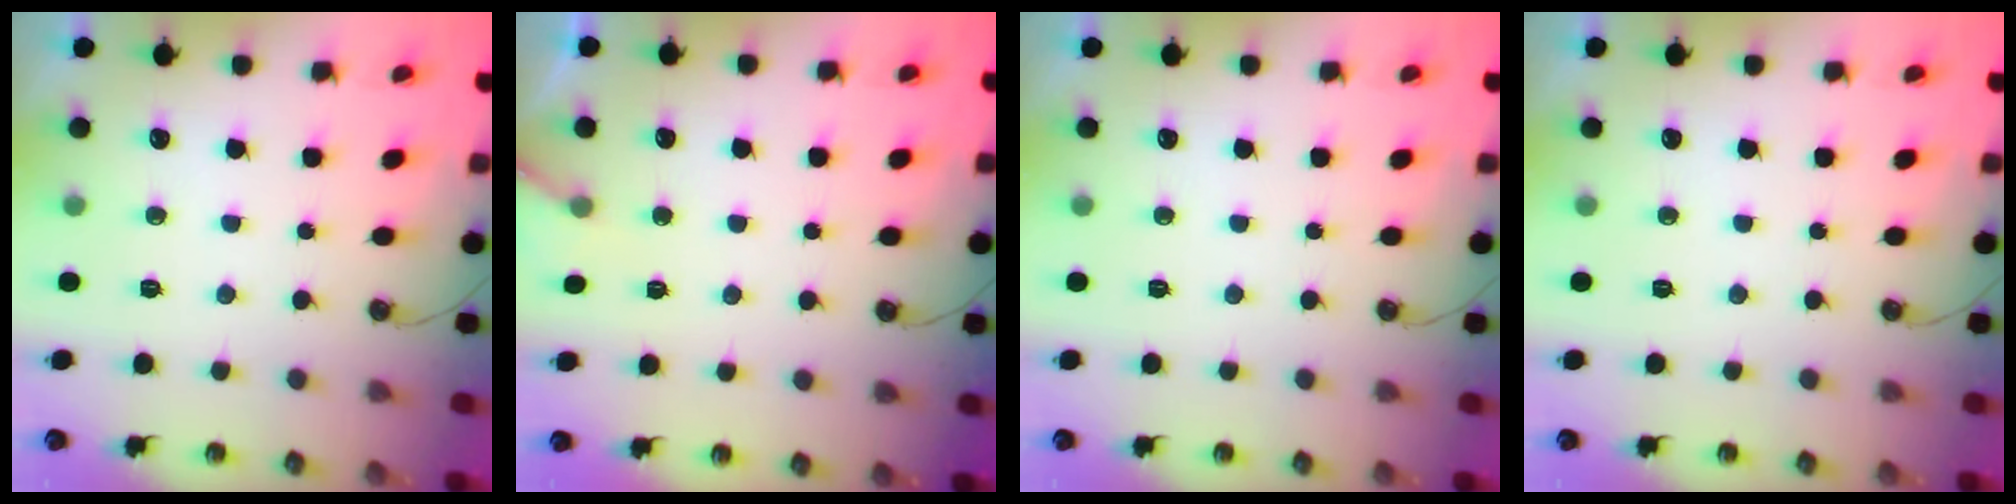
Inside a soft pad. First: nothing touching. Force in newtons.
{"total": 4.5, "press": 4.5, "slide": 0.4}
{"total": 0.0}
{"total": 0.0}